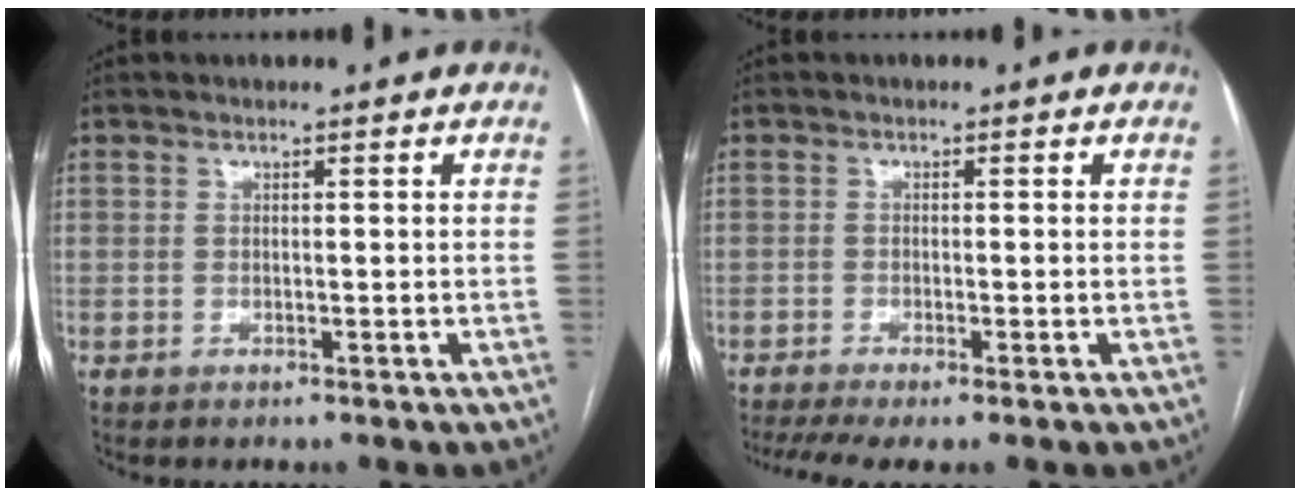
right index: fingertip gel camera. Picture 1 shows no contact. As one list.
[{"total": 5.9, "force": [-4.2, 0.5, 4.1], "torque": [-0.069, -0.011, -0.072]}]